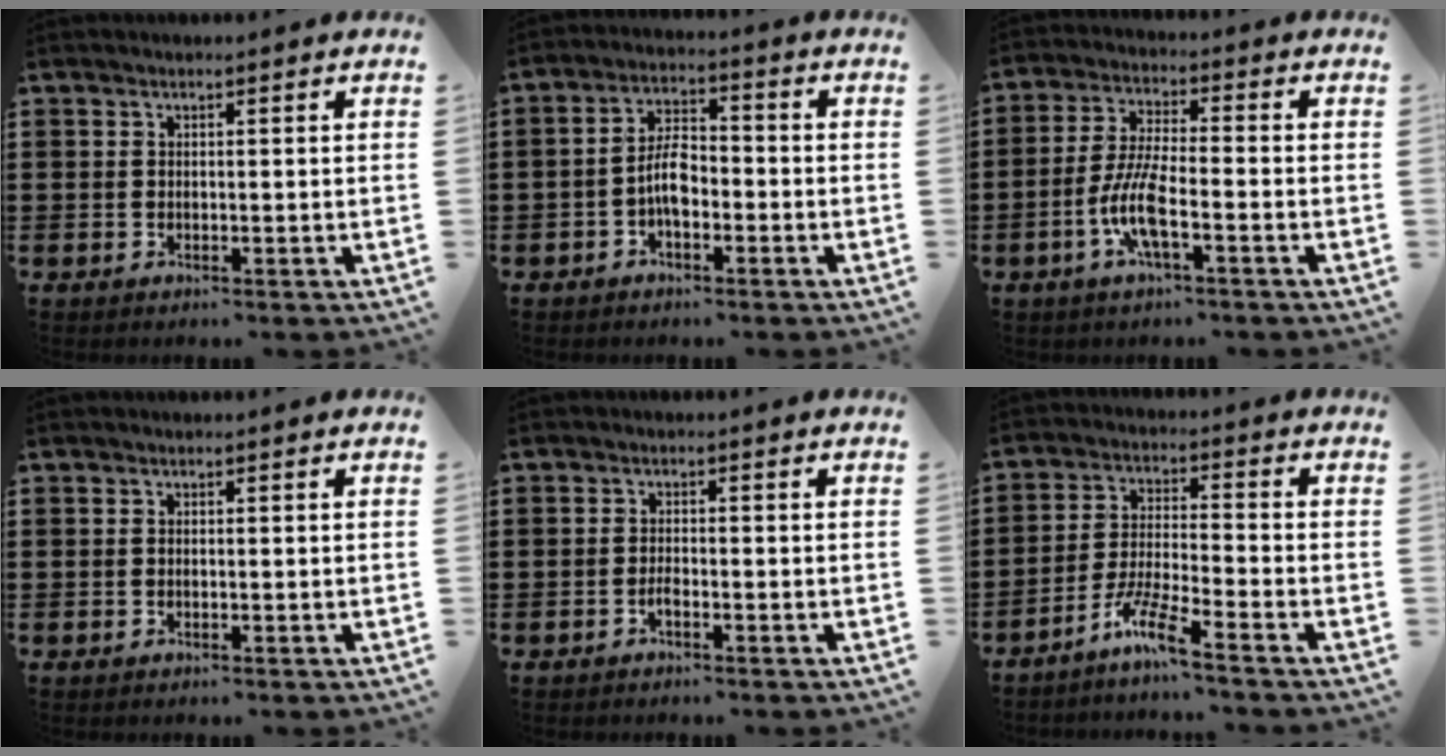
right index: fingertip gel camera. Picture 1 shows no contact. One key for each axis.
{"total": 5.3, "fx": -1.6, "fy": 2.5, "fz": 4.4, "tx": -0.098, "ty": 0.001, "tz": -0.035}
{"total": 7.8, "fx": -3.2, "fy": 1.6, "fz": 7.0, "tx": -0.161, "ty": -0.015, "tz": -0.067}
{"total": 0.0}
{"total": 1.4, "fx": -0.9, "fy": 0.2, "fz": 1.0, "tx": -0.022, "ty": -0.005, "tz": -0.016}
{"total": 6.6, "fx": -5.3, "fy": -0.1, "fz": 4.0, "tx": -0.094, "ty": -0.011, "tz": -0.106}